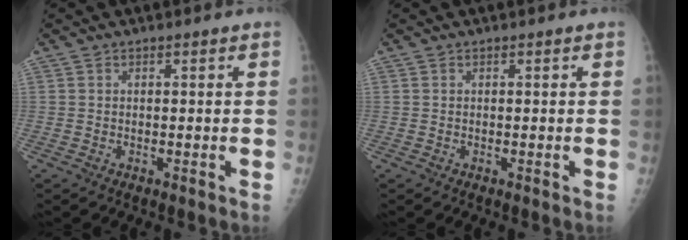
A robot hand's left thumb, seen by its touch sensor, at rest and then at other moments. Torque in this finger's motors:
{"motor_torque": [-0.04, 0.01, 0.01, -0.01, 0.00]}